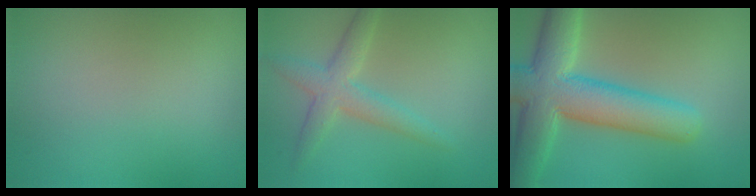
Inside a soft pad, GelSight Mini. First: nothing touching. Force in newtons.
{"total": 3.3, "press": 3.3, "slide": 0.1}
{"total": 9.4, "press": 9.4, "slide": 0.8}